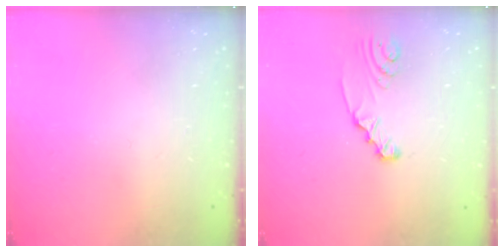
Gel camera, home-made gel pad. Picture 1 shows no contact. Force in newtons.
{"total": 2.4, "press": 2.4, "slide": 0.3}